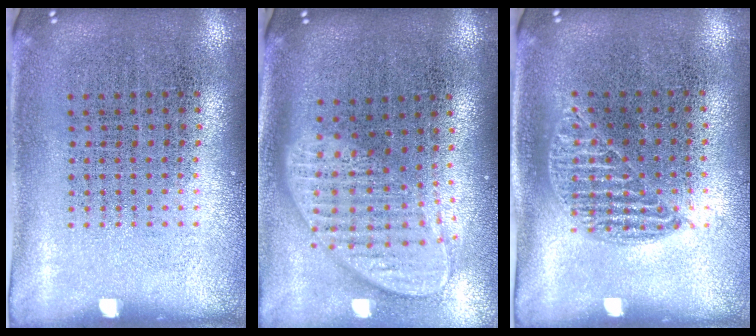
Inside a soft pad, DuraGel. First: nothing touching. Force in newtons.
{"total": 2.0, "press": 1.6, "slide": 1.2}
{"total": 0.8, "press": 0.8, "slide": 0.4}